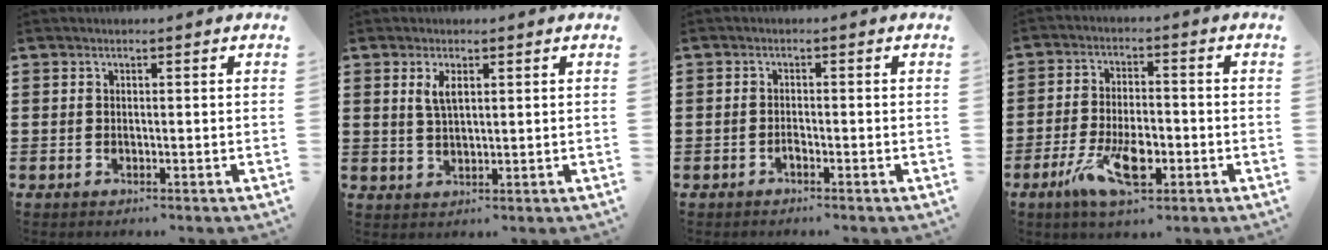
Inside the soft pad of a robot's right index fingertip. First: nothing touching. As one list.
[{"total": 3.0, "force": [1.2, 1.1, 2.5], "torque": [-0.054, 0.005, 0.020]}, {"total": 0.9, "force": [-0.8, 0.2, 0.4], "torque": [-0.011, -0.002, -0.014]}, {"total": 9.1, "force": [-3.8, 3.9, 7.3], "torque": [-0.153, -0.004, -0.065]}]